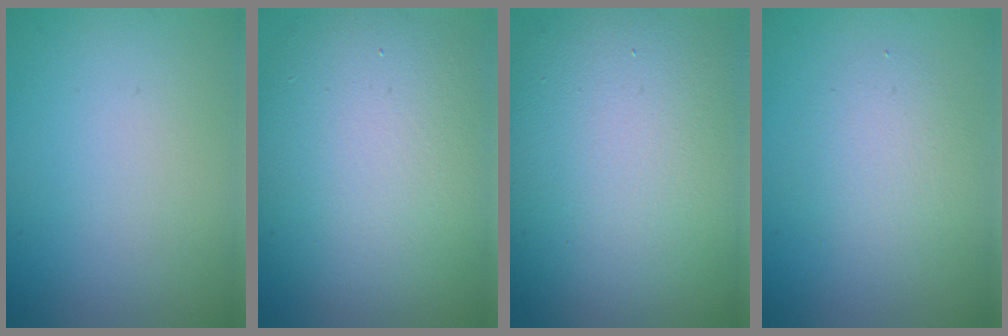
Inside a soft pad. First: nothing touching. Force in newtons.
{"total": 11.5, "press": 11.4, "slide": 1.2}
{"total": 14.9, "press": 14.9, "slide": 1.1}
{"total": 2.4, "press": 2.4, "slide": 0.2}